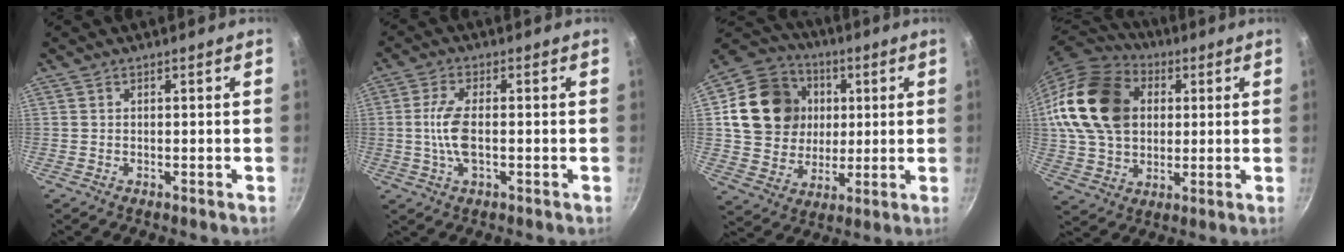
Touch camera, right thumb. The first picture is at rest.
{"total": 6.6, "force": [-0.5, 2.6, 6.1], "torque": [-0.132, 0.005, -0.016]}
{"total": 18.7, "force": [3.4, 16.0, 9.1], "torque": [-0.142, 0.011, 0.061]}
{"total": 22.0, "force": [4.7, 16.2, 14.1], "torque": [-0.241, 0.019, 0.082]}